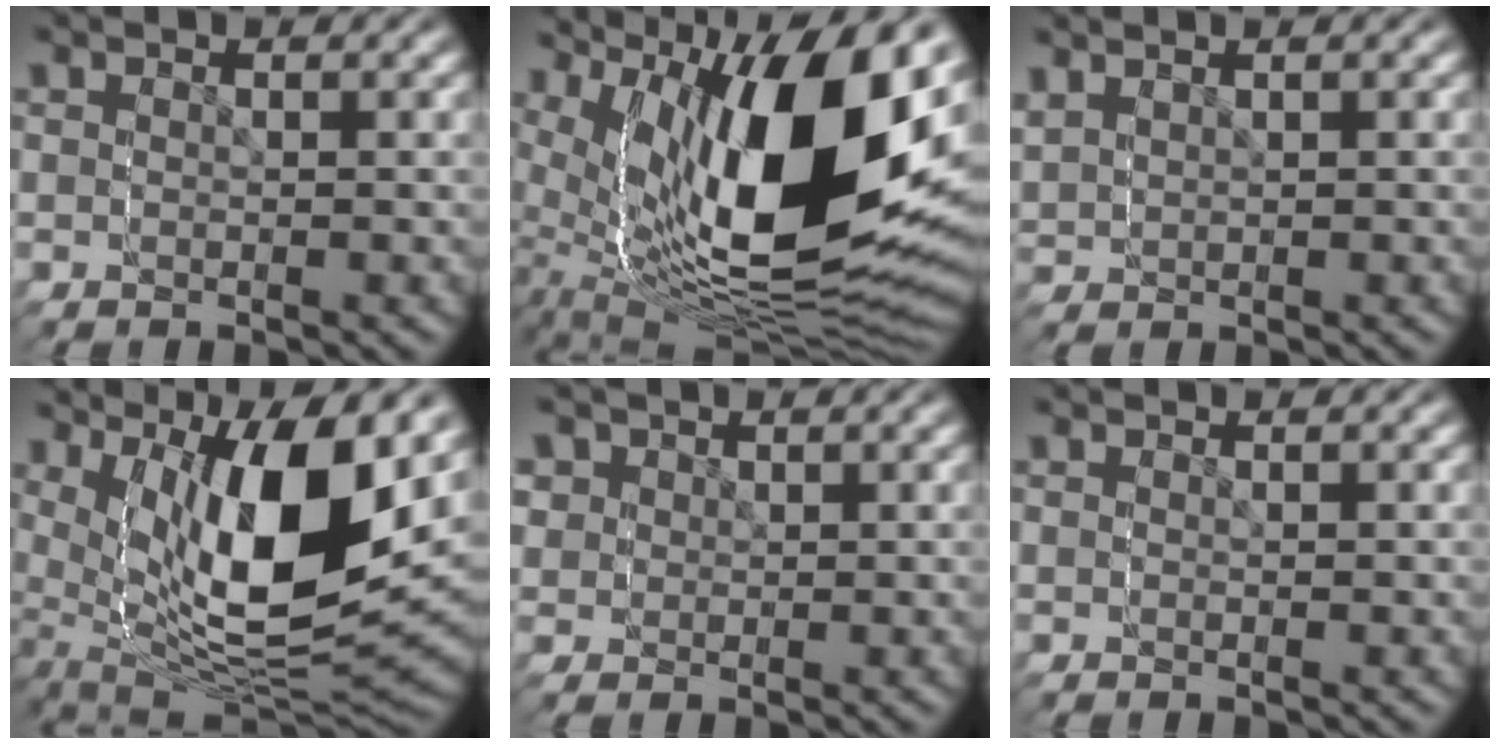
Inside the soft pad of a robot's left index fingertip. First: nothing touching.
{"total": 16.4, "force": [1.6, 10.1, 12.8], "torque": [-0.239, 0.000, 0.029]}
{"total": 1.8, "force": [0.9, 1.6, 0.0], "torque": [-0.021, -0.005, 0.021]}
{"total": 13.5, "force": [1.7, 9.2, 9.7], "torque": [-0.216, -0.020, 0.038]}
{"total": 4.2, "force": [1.3, 4.0, -0.2], "torque": [-0.011, -0.025, 0.025]}
{"total": 0.0}